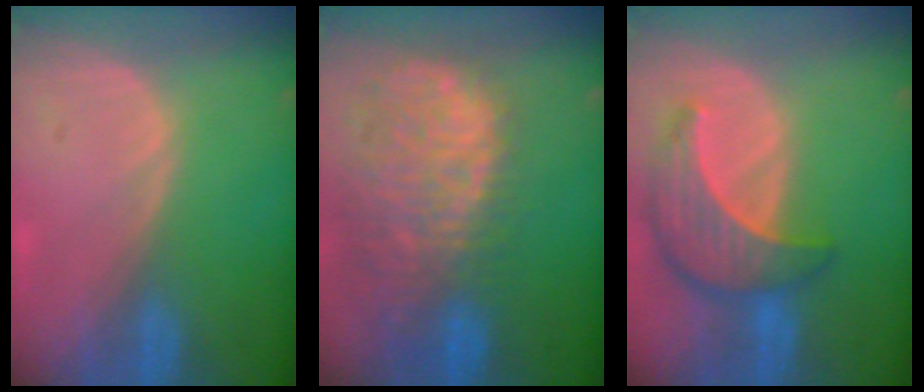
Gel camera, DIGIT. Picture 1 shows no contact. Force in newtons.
{"total": 13.8, "press": 11.2, "slide": 8.0}
{"total": 8.7, "press": 7.8, "slide": 3.8}